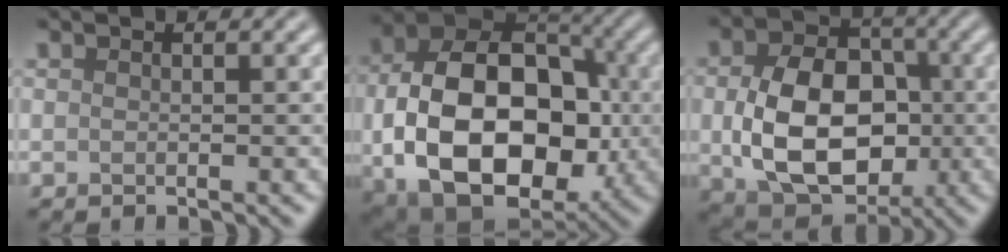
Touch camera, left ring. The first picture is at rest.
{"total": 16.8, "force": [-1.9, 11.6, 12.1], "torque": [-0.201, -0.022, -0.030]}
{"total": 10.9, "force": [-0.7, 7.7, 7.6], "torque": [-0.146, -0.015, -0.004]}